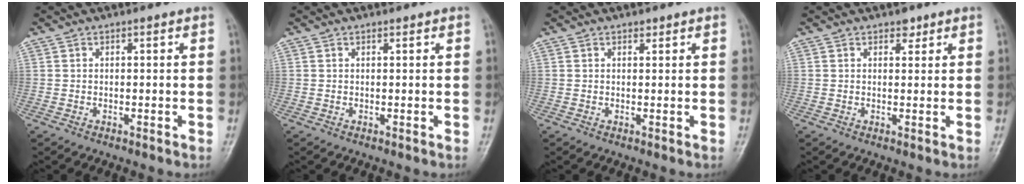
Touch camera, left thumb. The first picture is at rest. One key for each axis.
{"total": 0.0}
{"total": 0.7, "fx": 0.6, "fy": 0.4, "fz": 0.2, "tx": -0.001, "ty": -0.005, "tz": 0.007}
{"total": 1.7, "fx": 1.1, "fy": 1.0, "fz": 0.6, "tx": 0.004, "ty": -0.006, "tz": 0.013}